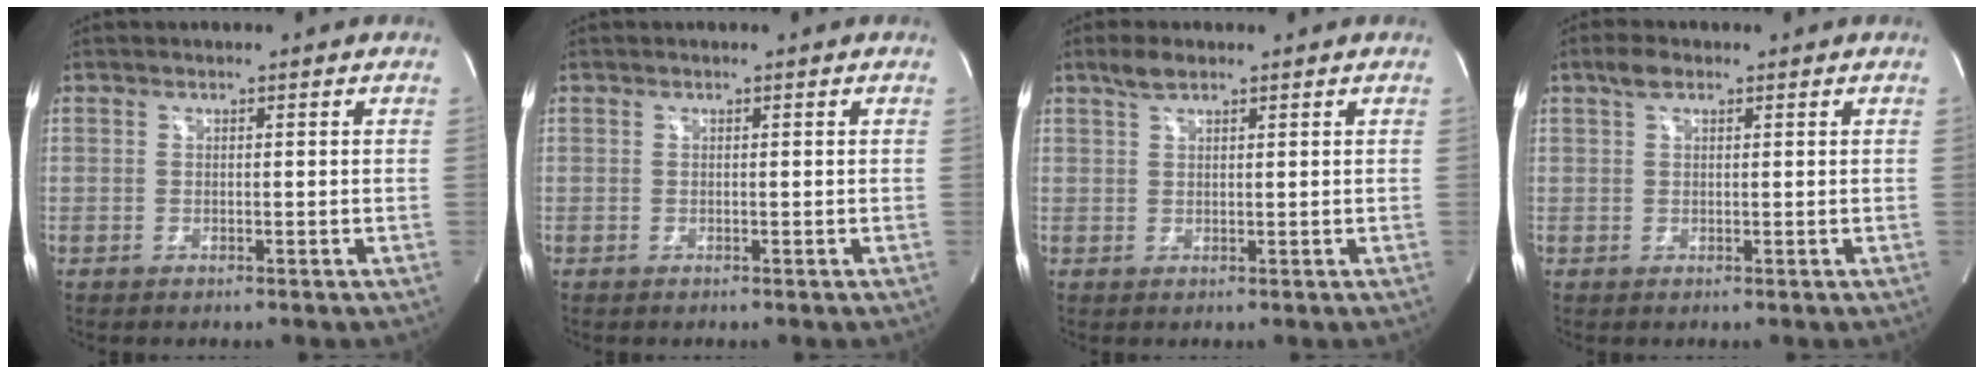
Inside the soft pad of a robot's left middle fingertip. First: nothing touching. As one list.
[{"total": 0.0}, {"total": 2.7, "force": [2.0, 0.8, 1.6], "torque": [-0.037, 0.009, 0.040]}, {"total": 2.4, "force": [1.5, 1.0, 1.6], "torque": [-0.037, 0.015, 0.030]}]